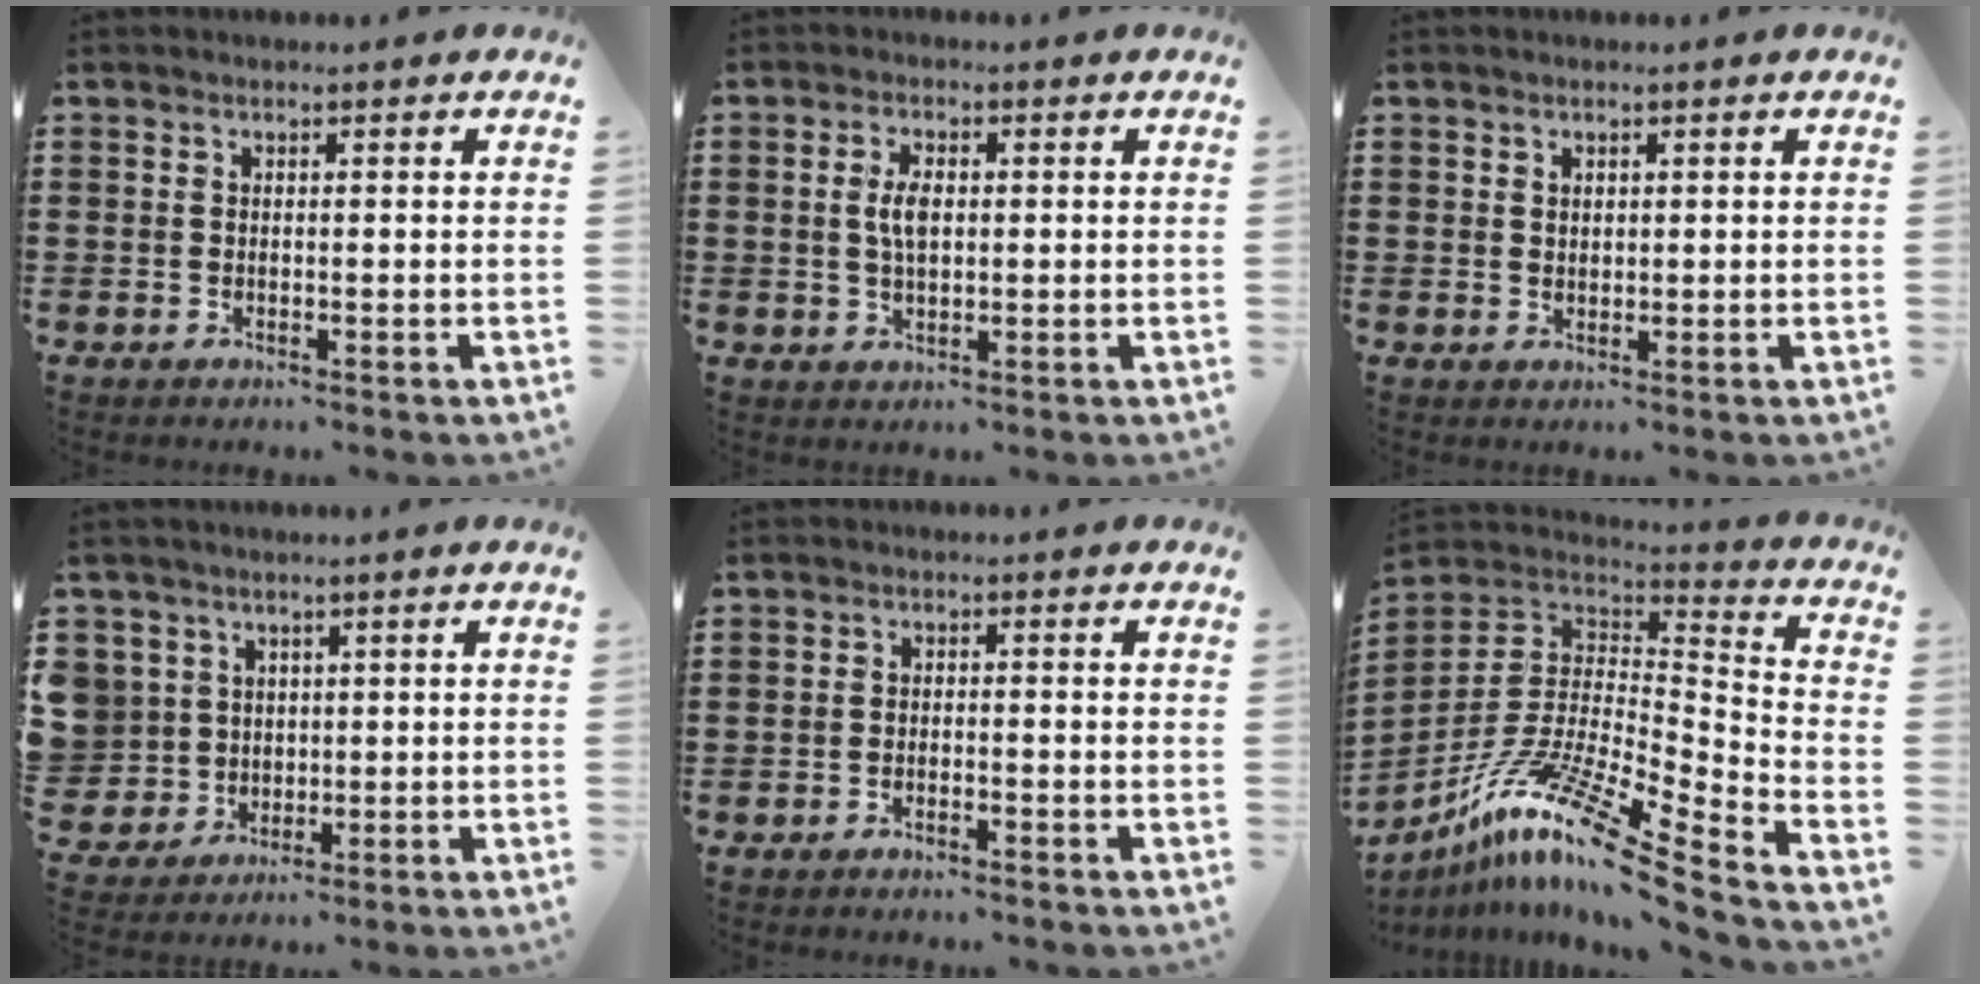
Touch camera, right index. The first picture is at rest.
{"total": 3.8, "force": [0.4, 1.7, 3.4], "torque": [-0.075, 0.006, 0.002]}
{"total": 1.1, "force": [0.8, 0.7, 0.2], "torque": [-0.004, 0.004, 0.016]}
{"total": 5.5, "force": [1.4, 5.3, 0.0], "torque": [-0.038, 0.009, 0.028]}
{"total": 1.3, "force": [-1.3, -0.1, 0.3], "torque": [-0.008, -0.002, -0.024]}
{"total": 13.9, "force": [-9.7, 1.3, 9.9], "torque": [-0.196, 0.006, -0.189]}